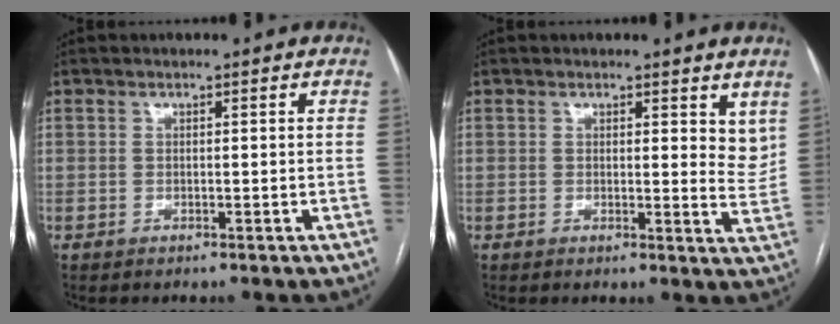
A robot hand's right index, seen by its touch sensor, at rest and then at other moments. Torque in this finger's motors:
{"motor_torque": [-0.05, 0.11, -0.04, -0.01]}